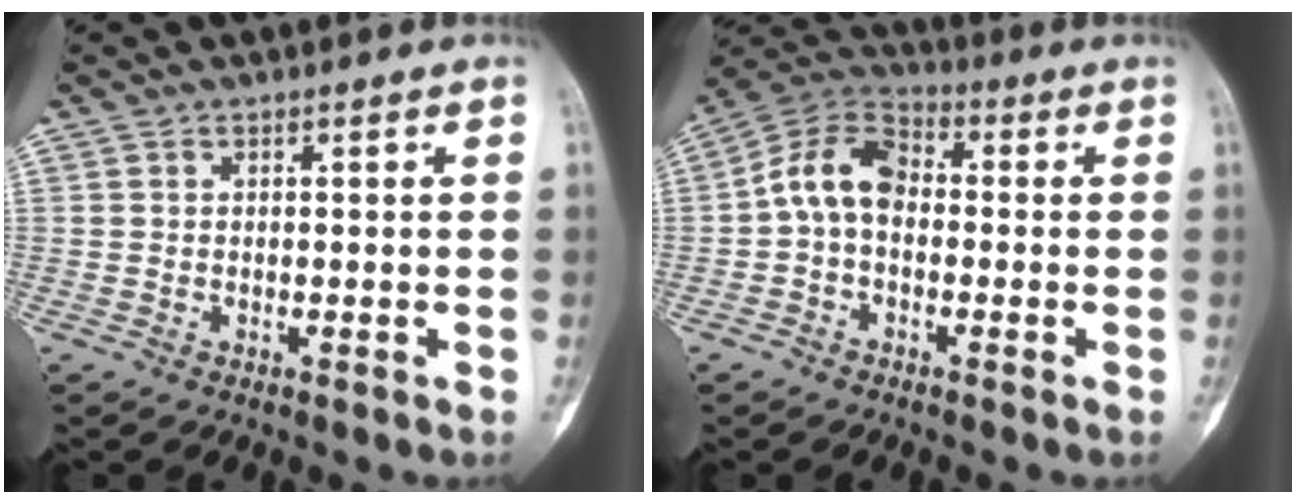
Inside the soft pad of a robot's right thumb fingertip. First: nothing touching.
{"total": 9.8, "force": [-0.6, 6.7, 7.1], "torque": [-0.117, 0.033, -0.030]}